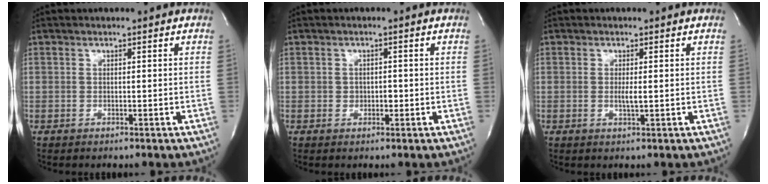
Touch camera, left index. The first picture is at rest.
{"total": 1.5, "force": [-0.6, 1.1, 0.9], "torque": [-0.011, -0.002, -0.010]}
{"total": 1.6, "force": [-0.4, 0.1, 1.6], "torque": [-0.033, -0.007, -0.008]}